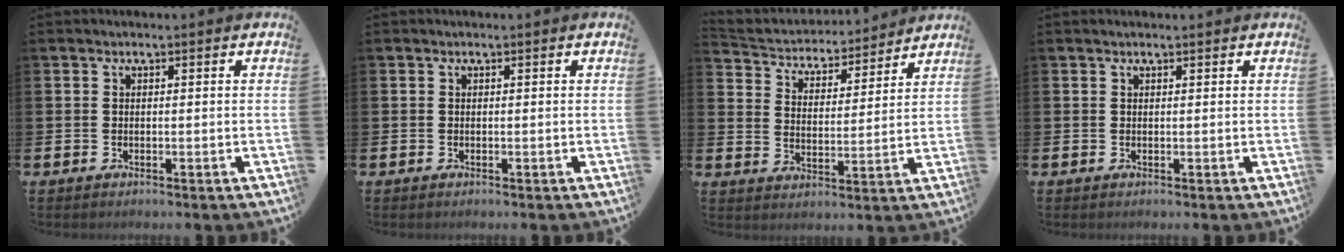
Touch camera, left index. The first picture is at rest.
{"total": 0.0}
{"total": 4.4, "force": [4.2, 1.5, 0.0], "torque": [-0.032, -0.042, 0.066]}
{"total": 0.6, "force": [0.6, 0.1, 0.2], "torque": [-0.002, 0.000, 0.010]}